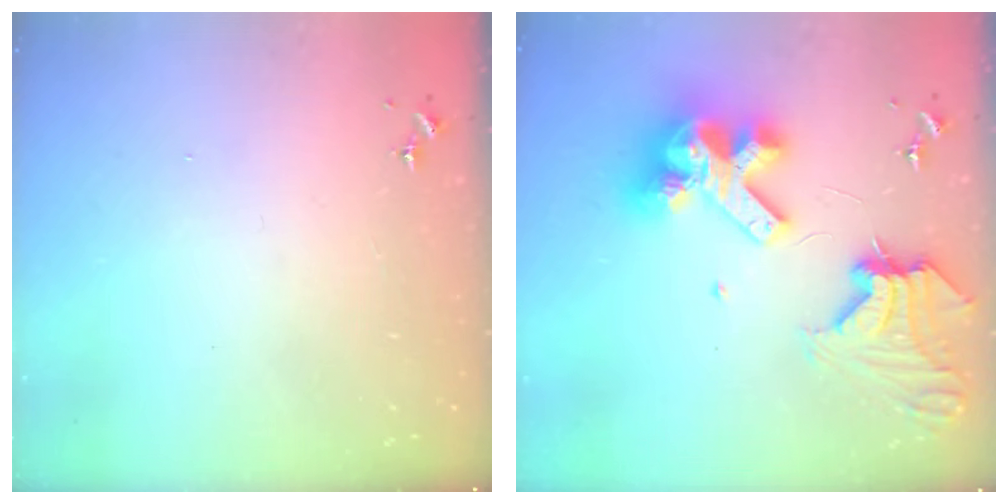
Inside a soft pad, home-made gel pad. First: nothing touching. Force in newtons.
{"total": 20.0, "press": 19.9, "slide": 2.4}